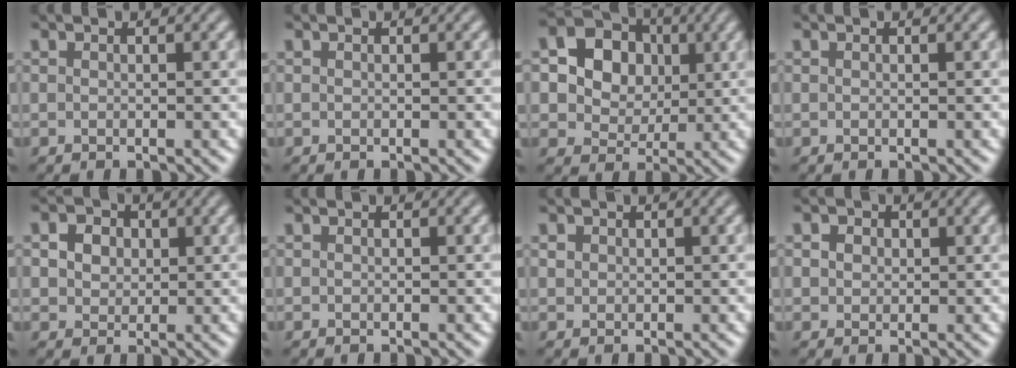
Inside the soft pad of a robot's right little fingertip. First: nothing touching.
{"total": 0.0}
{"total": 14.0, "force": [4.4, 11.9, 5.9], "torque": [-0.142, 0.038, 0.059]}
{"total": 0.0}
{"total": 6.1, "force": [2.6, 4.5, 3.1], "torque": [-0.055, 0.022, 0.020]}
{"total": 0.0}
{"total": 0.7, "force": [0.3, 0.6, 0.1], "torque": [0.000, -0.001, 0.005]}
{"total": 3.4, "force": [1.7, 2.5, 1.6], "torque": [-0.026, 0.013, 0.011]}